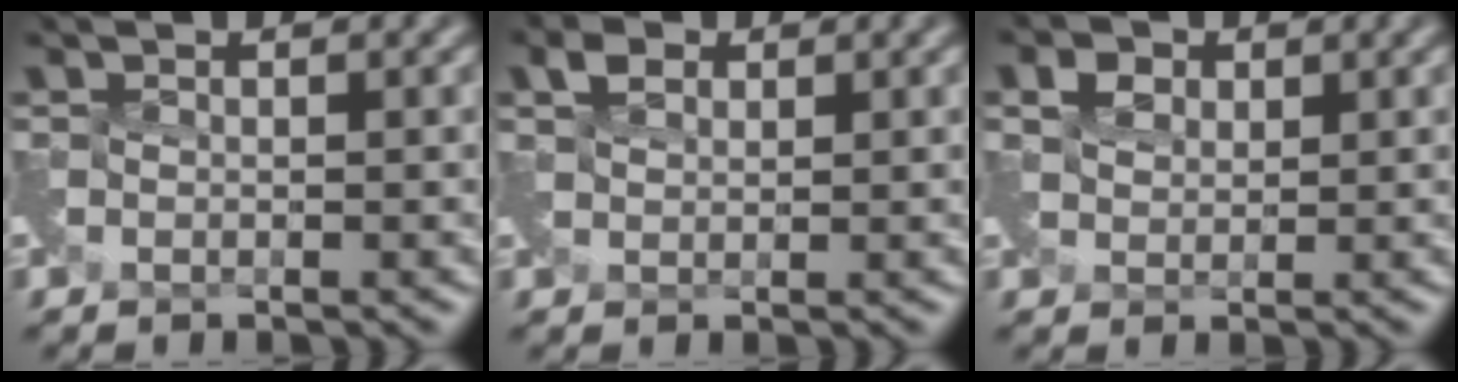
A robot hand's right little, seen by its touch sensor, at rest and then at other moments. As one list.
[{"total": 1.5, "force": [1.2, 0.8, 0.5], "torque": [-0.010, 0.005, 0.024]}, {"total": 1.7, "force": [1.2, 1.0, 0.5], "torque": [-0.012, 0.003, 0.024]}]